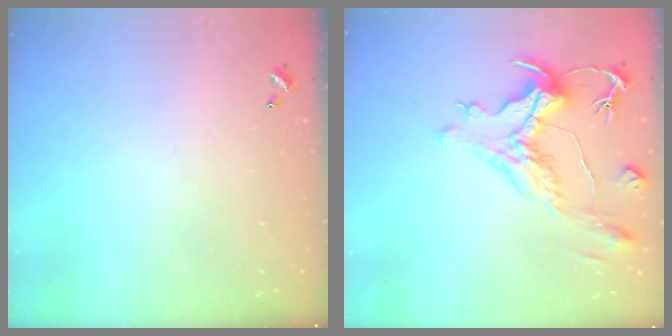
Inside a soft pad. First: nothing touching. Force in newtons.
{"total": 1.9, "press": 0.8, "slide": 1.8}